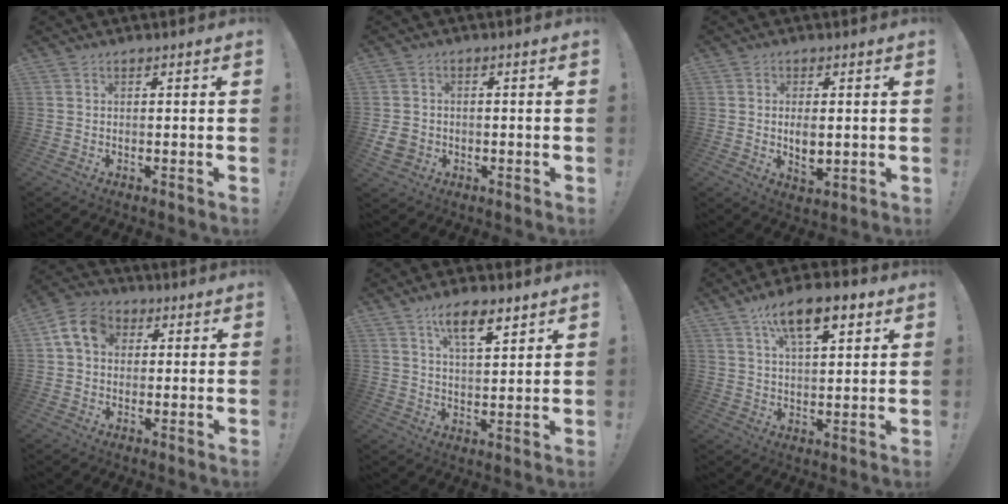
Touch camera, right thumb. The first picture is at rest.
{"total": 5.0, "force": [-0.9, 4.4, 2.3], "torque": [-0.044, 0.000, -0.016]}
{"total": 4.9, "force": [0.3, 2.8, 4.0], "torque": [-0.051, -0.005, 0.001]}
{"total": 9.7, "force": [2.7, 7.2, 5.8], "torque": [-0.101, 0.006, 0.056]}
{"total": 9.6, "force": [5.8, 3.1, 7.0], "torque": [-0.106, -0.025, 0.099]}
{"total": 12.6, "force": [6.6, 5.1, 9.4], "torque": [-0.143, -0.019, 0.112]}